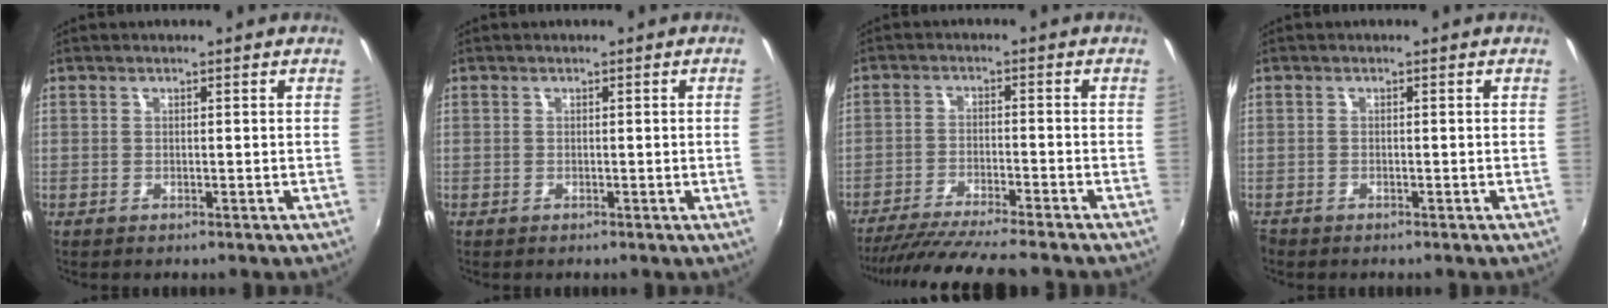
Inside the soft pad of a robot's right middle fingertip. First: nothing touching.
{"total": 1.4, "force": [0.1, -0.8, 1.1], "torque": [-0.009, -0.010, 0.004]}
{"total": 12.7, "force": [-11.3, 0.0, 5.6], "torque": [-0.121, -0.021, -0.186]}
{"total": 1.2, "force": [-1.1, 0.5, 0.1], "torque": [-0.006, -0.004, -0.022]}